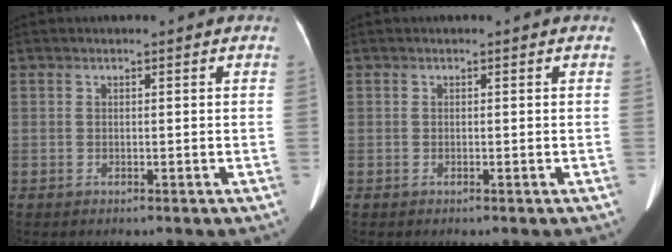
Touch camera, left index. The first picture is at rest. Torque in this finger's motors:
{"motor_torque": [0.04, 0.07, 0.00, 0.02]}